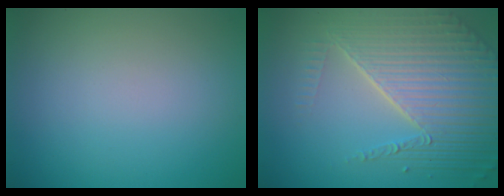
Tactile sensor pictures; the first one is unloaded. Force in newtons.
{"total": 8.5, "press": 5.6, "slide": 6.3}